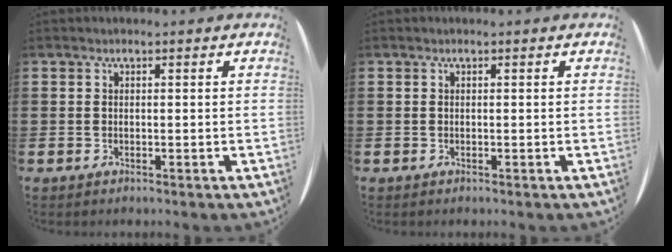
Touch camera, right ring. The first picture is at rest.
{"total": 0.0}